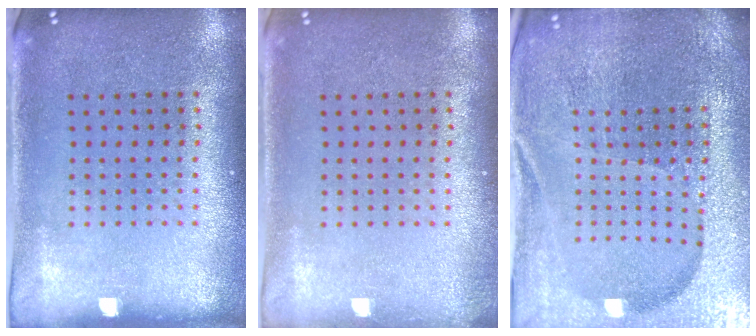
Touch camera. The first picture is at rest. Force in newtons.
{"total": 0.6, "press": 0.6, "slide": 0.1}
{"total": 5.0, "press": 4.6, "slide": 1.8}